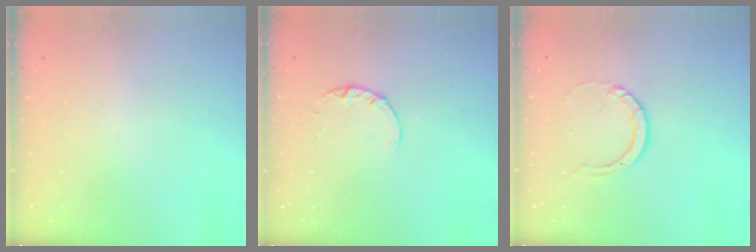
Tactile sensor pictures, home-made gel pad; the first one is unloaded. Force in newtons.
{"total": 1.8, "press": 1.8, "slide": 0.1}
{"total": 5.1, "press": 5.1, "slide": 0.3}